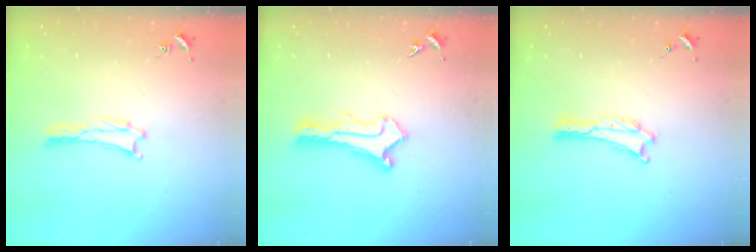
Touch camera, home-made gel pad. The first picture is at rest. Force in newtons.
{"total": 2.9, "press": 2.9, "slide": 0.3}
{"total": 0.0}